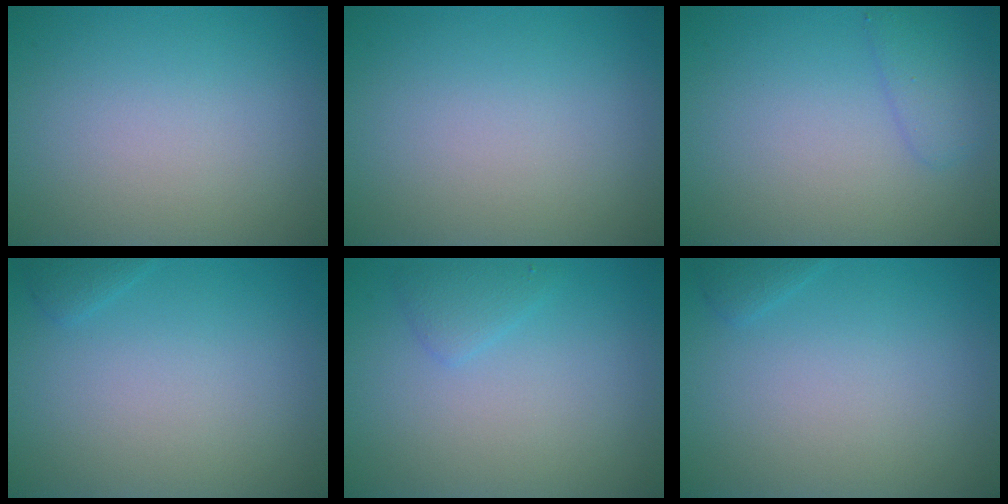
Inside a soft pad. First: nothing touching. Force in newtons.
{"total": 0.0}
{"total": 1.7, "press": 1.7, "slide": 0.1}
{"total": 0.7, "press": 0.7, "slide": 0.1}
{"total": 1.4, "press": 1.4, "slide": 0.0}
{"total": 0.7, "press": 0.7, "slide": 0.1}